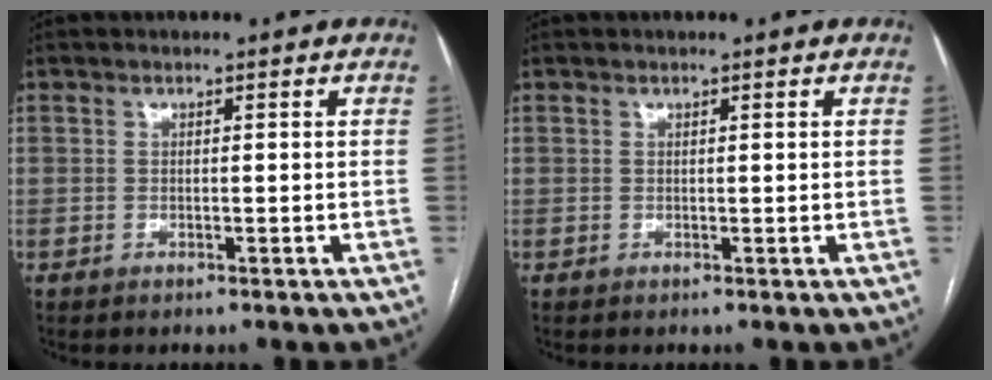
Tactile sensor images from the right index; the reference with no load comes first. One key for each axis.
{"total": 0.0}